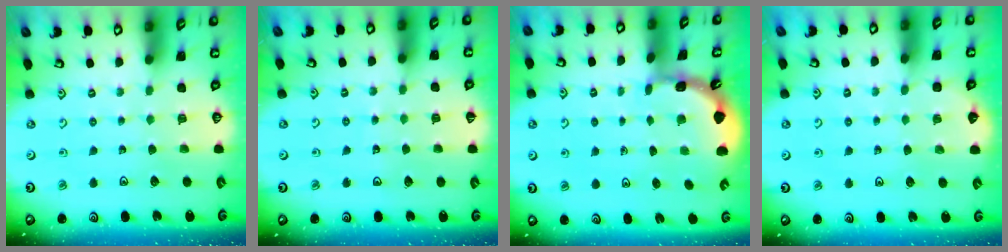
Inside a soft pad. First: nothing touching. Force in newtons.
{"total": 4.2, "press": 4.1, "slide": 0.4}
{"total": 1.8, "press": 1.8, "slide": 0.1}
{"total": 2.1, "press": 2.1, "slide": 0.2}